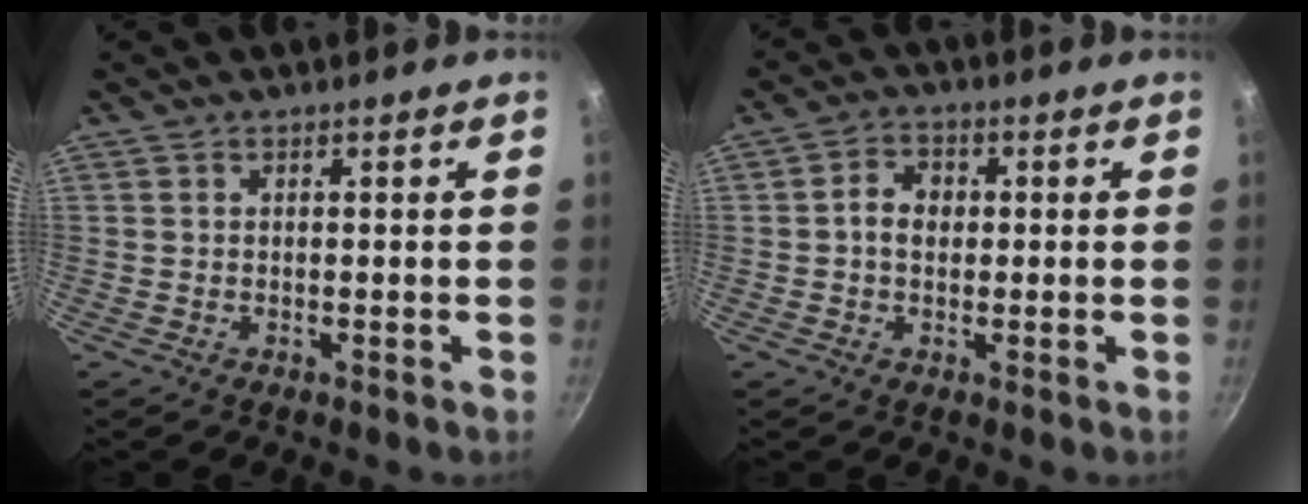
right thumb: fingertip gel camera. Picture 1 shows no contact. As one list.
[{"total": 4.6, "force": [0.2, 3.6, 2.9], "torque": [-0.033, 0.010, -0.005]}]